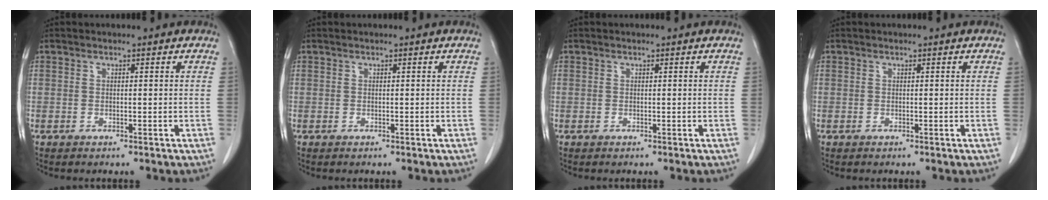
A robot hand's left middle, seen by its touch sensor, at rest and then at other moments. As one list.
[{"total": 0.0}, {"total": 0.0}, {"total": 0.0}]